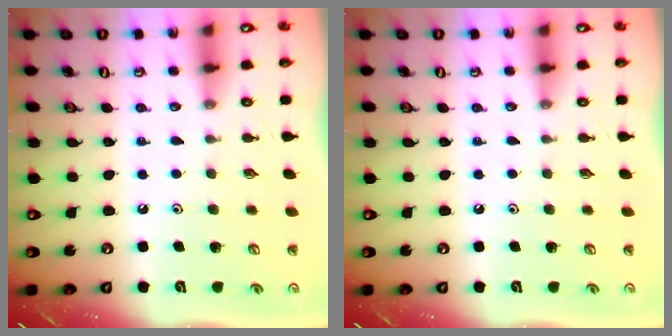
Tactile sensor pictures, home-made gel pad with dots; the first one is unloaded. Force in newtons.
{"total": 0.0}